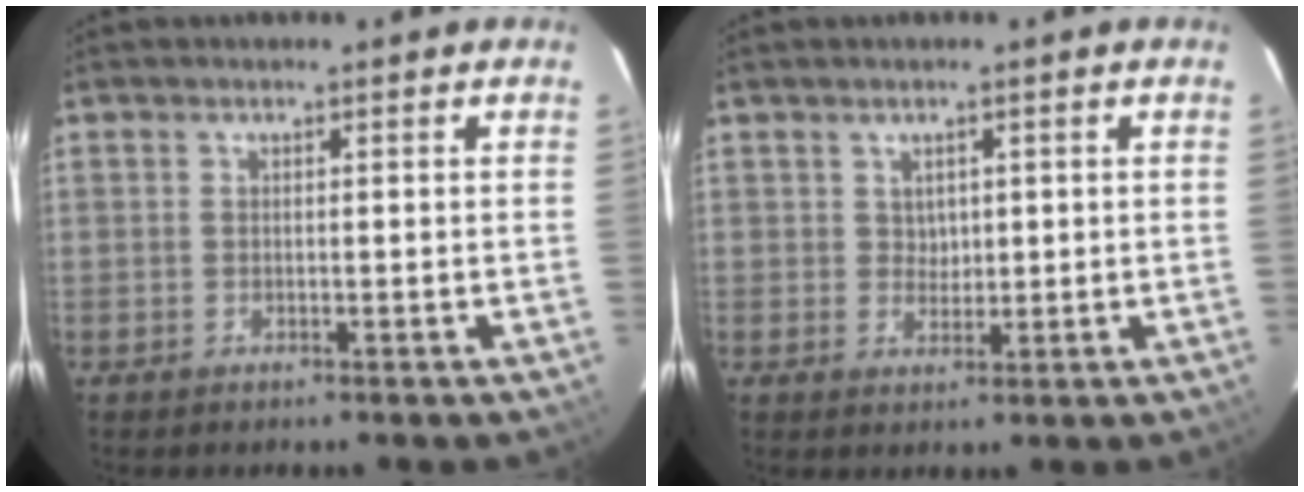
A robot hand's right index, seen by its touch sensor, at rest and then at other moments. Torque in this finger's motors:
{"motor_torque": [-0.28, 0.02, -0.05, 0.00]}